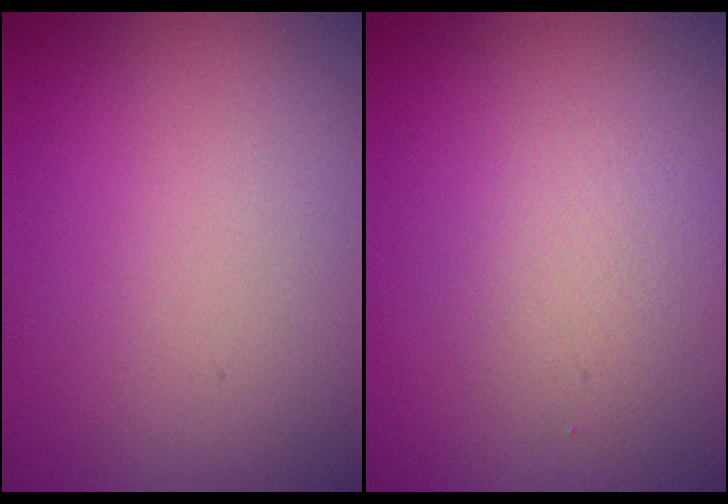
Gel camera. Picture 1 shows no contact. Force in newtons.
{"total": 2.4, "press": 2.4, "slide": 0.0}